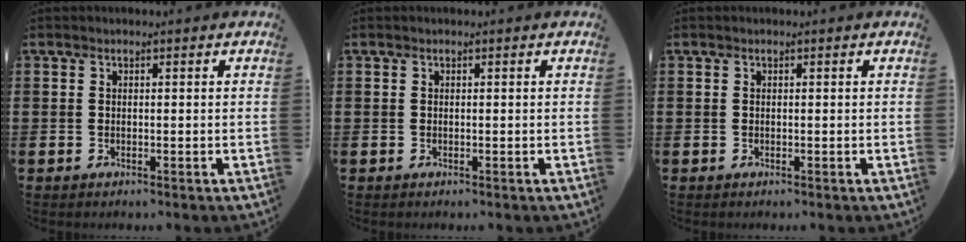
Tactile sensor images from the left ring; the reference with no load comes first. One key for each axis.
{"total": 0.0}
{"total": 0.0}